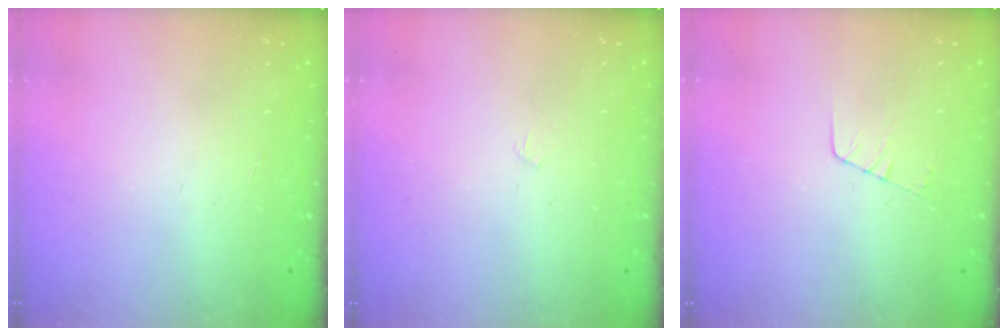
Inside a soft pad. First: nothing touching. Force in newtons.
{"total": 2.8, "press": 2.8, "slide": 0.5}
{"total": 3.7, "press": 3.7, "slide": 0.3}